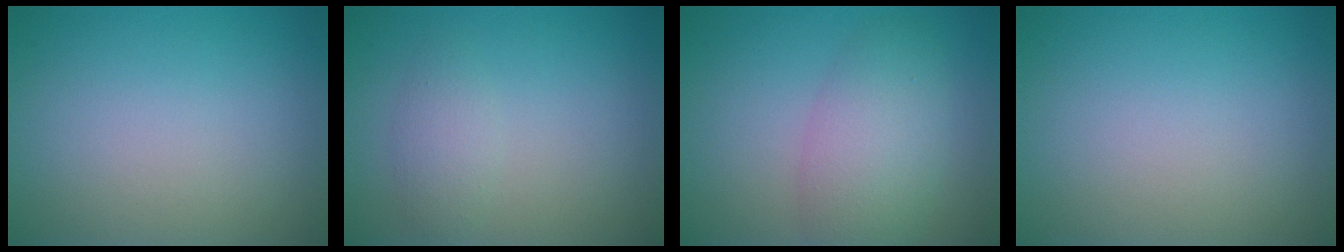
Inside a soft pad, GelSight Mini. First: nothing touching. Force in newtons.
{"total": 1.8, "press": 1.8, "slide": 0.2}
{"total": 4.9, "press": 4.9, "slide": 0.1}
{"total": 0.0}